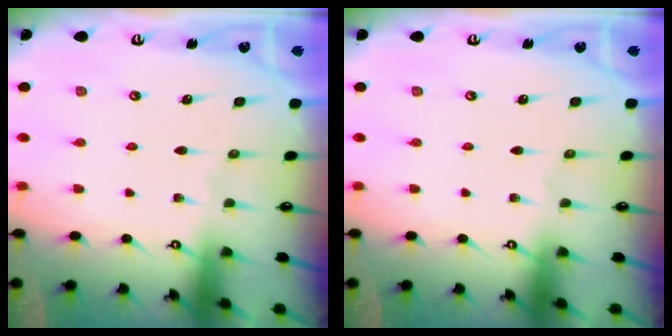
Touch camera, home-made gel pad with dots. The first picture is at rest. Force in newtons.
{"total": 0.0}